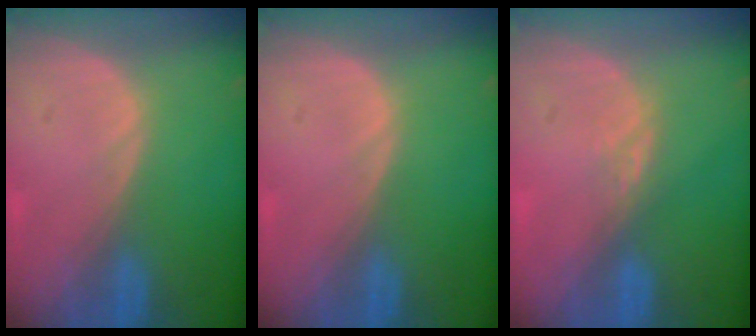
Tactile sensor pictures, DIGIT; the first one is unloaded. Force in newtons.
{"total": 0.0}
{"total": 2.0, "press": 1.5, "slide": 1.3}